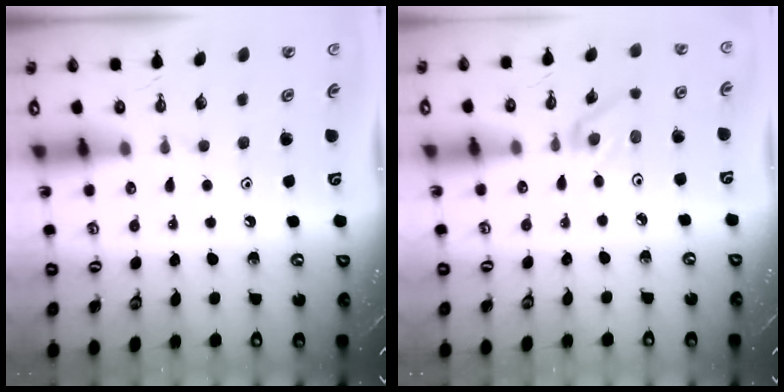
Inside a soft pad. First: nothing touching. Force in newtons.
{"total": 2.2, "press": 2.2, "slide": 0.3}